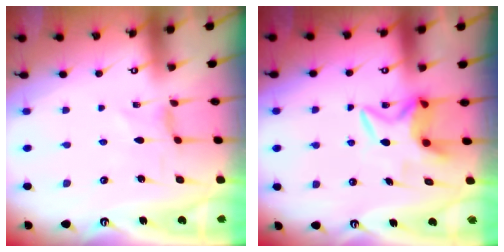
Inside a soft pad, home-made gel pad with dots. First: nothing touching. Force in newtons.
{"total": 6.4, "press": 6.4, "slide": 0.3}